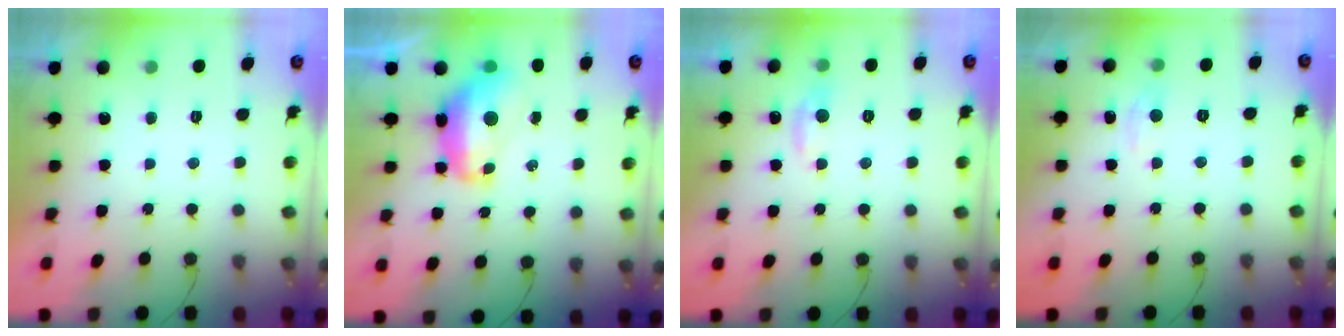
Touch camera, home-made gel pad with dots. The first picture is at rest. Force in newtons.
{"total": 12.2, "press": 12.1, "slide": 1.3}
{"total": 5.3, "press": 5.3, "slide": 0.6}
{"total": 2.6, "press": 2.6, "slide": 0.3}